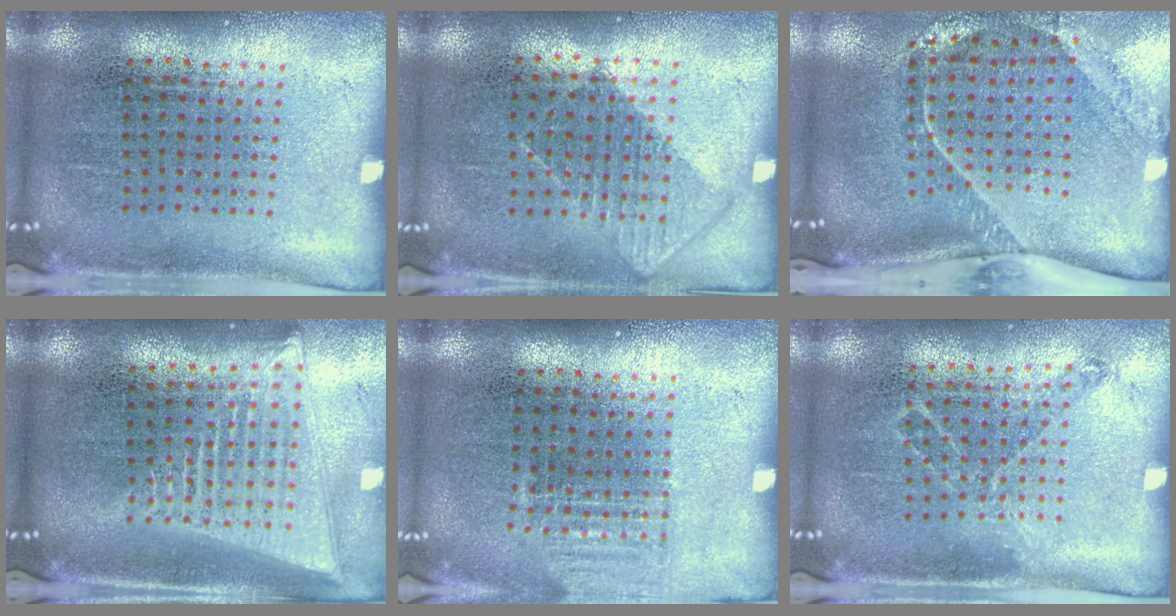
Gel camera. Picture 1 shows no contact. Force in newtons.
{"total": 0.8, "press": 0.8, "slide": 0.3}
{"total": 2.6, "press": 1.7, "slide": 2.0}
{"total": 2.1, "press": 1.8, "slide": 1.1}
{"total": 0.9, "press": 0.9, "slide": 0.3}
{"total": 1.0, "press": 0.9, "slide": 0.3}